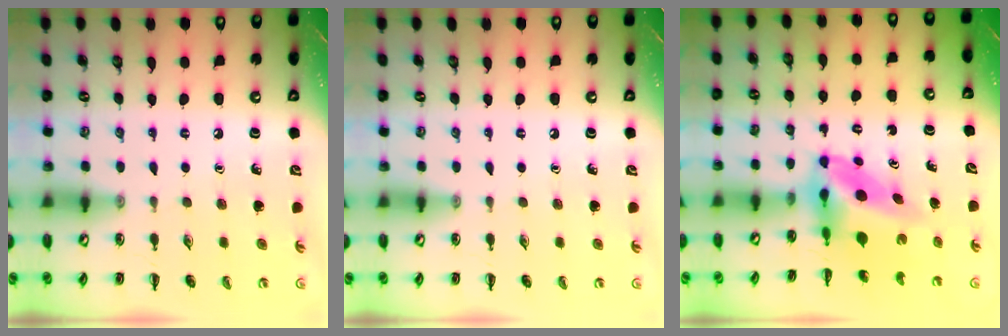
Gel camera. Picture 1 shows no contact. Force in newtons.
{"total": 0.0}
{"total": 6.0, "press": 5.7, "slide": 1.8}